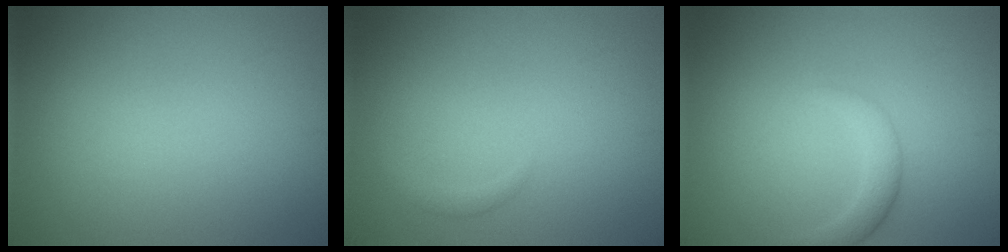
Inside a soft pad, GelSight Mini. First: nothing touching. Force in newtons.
{"total": 0.8, "press": 0.8, "slide": 0.1}
{"total": 2.0, "press": 2.0, "slide": 0.1}